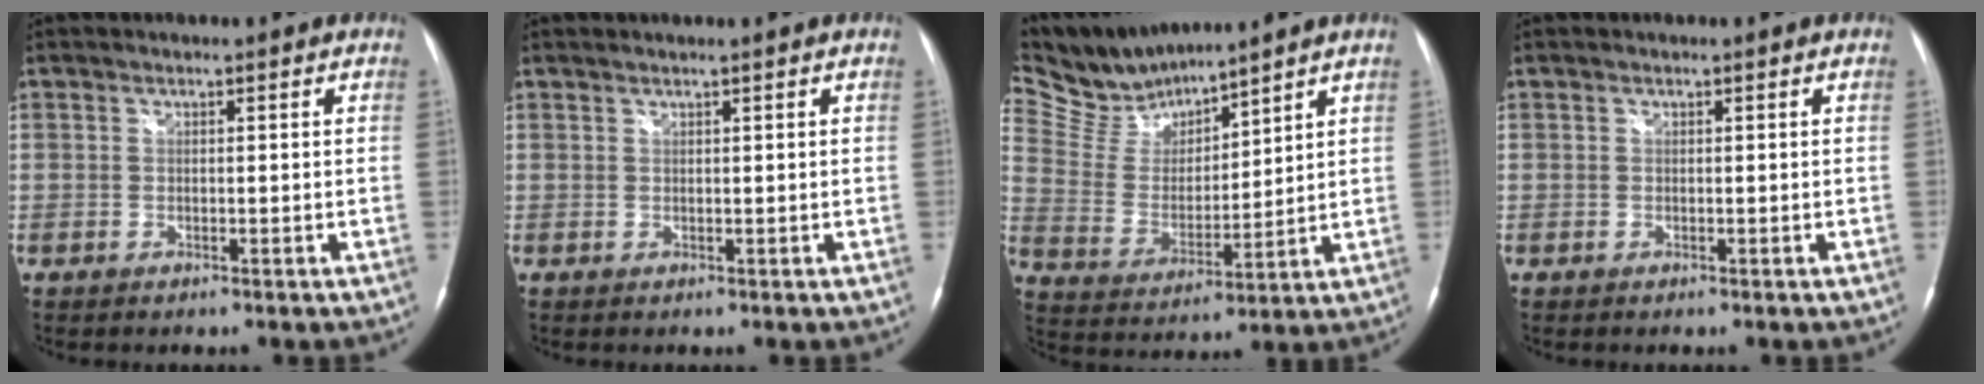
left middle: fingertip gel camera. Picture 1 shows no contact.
{"total": 0.9, "force": [0.8, -0.3, 0.4], "torque": [-0.012, 0.006, 0.020]}
{"total": 10.2, "force": [9.9, 1.6, 2.0], "torque": [-0.063, 0.012, 0.212]}
{"total": 0.0}